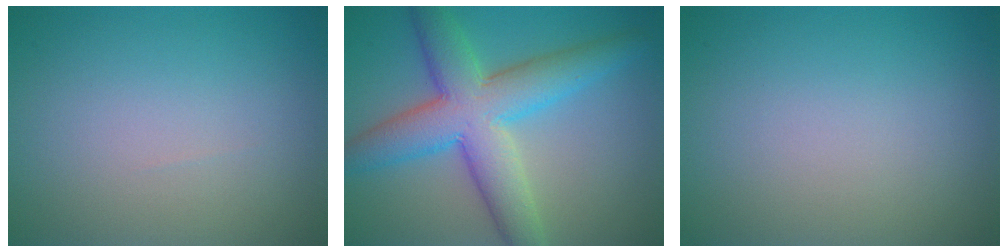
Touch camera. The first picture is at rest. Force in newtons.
{"total": 8.4, "press": 8.4, "slide": 0.2}
{"total": 0.0}